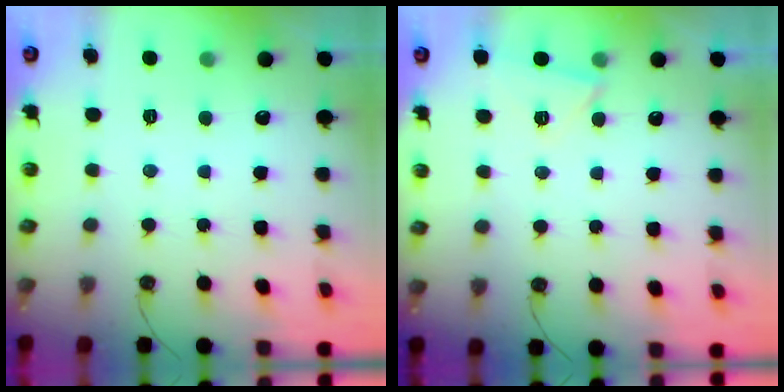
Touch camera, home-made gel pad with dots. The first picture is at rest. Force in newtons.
{"total": 4.8, "press": 4.3, "slide": 2.1}